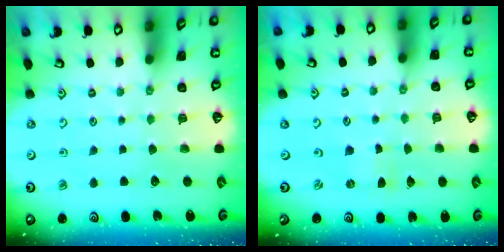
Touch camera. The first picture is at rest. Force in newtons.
{"total": 0.0}